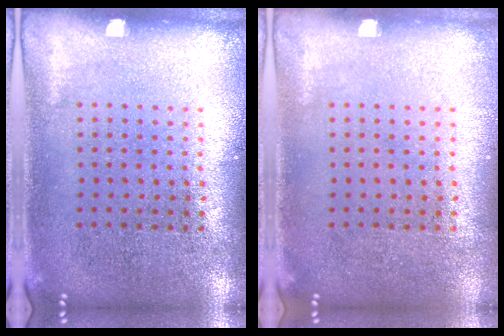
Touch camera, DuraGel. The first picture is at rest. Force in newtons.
{"total": 0.0}